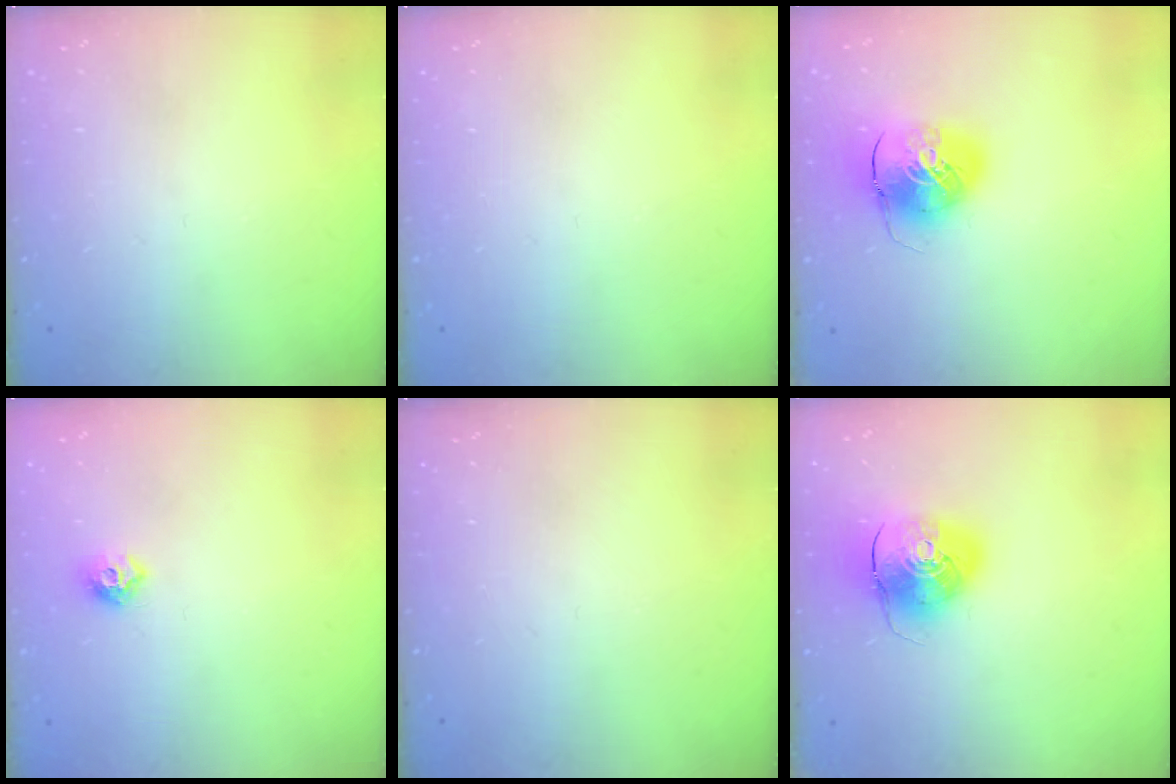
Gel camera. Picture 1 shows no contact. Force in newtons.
{"total": 0.0}
{"total": 10.5, "press": 10.4, "slide": 1.8}
{"total": 7.3, "press": 7.2, "slide": 0.9}
{"total": 0.0}
{"total": 10.8, "press": 10.6, "slide": 1.9}